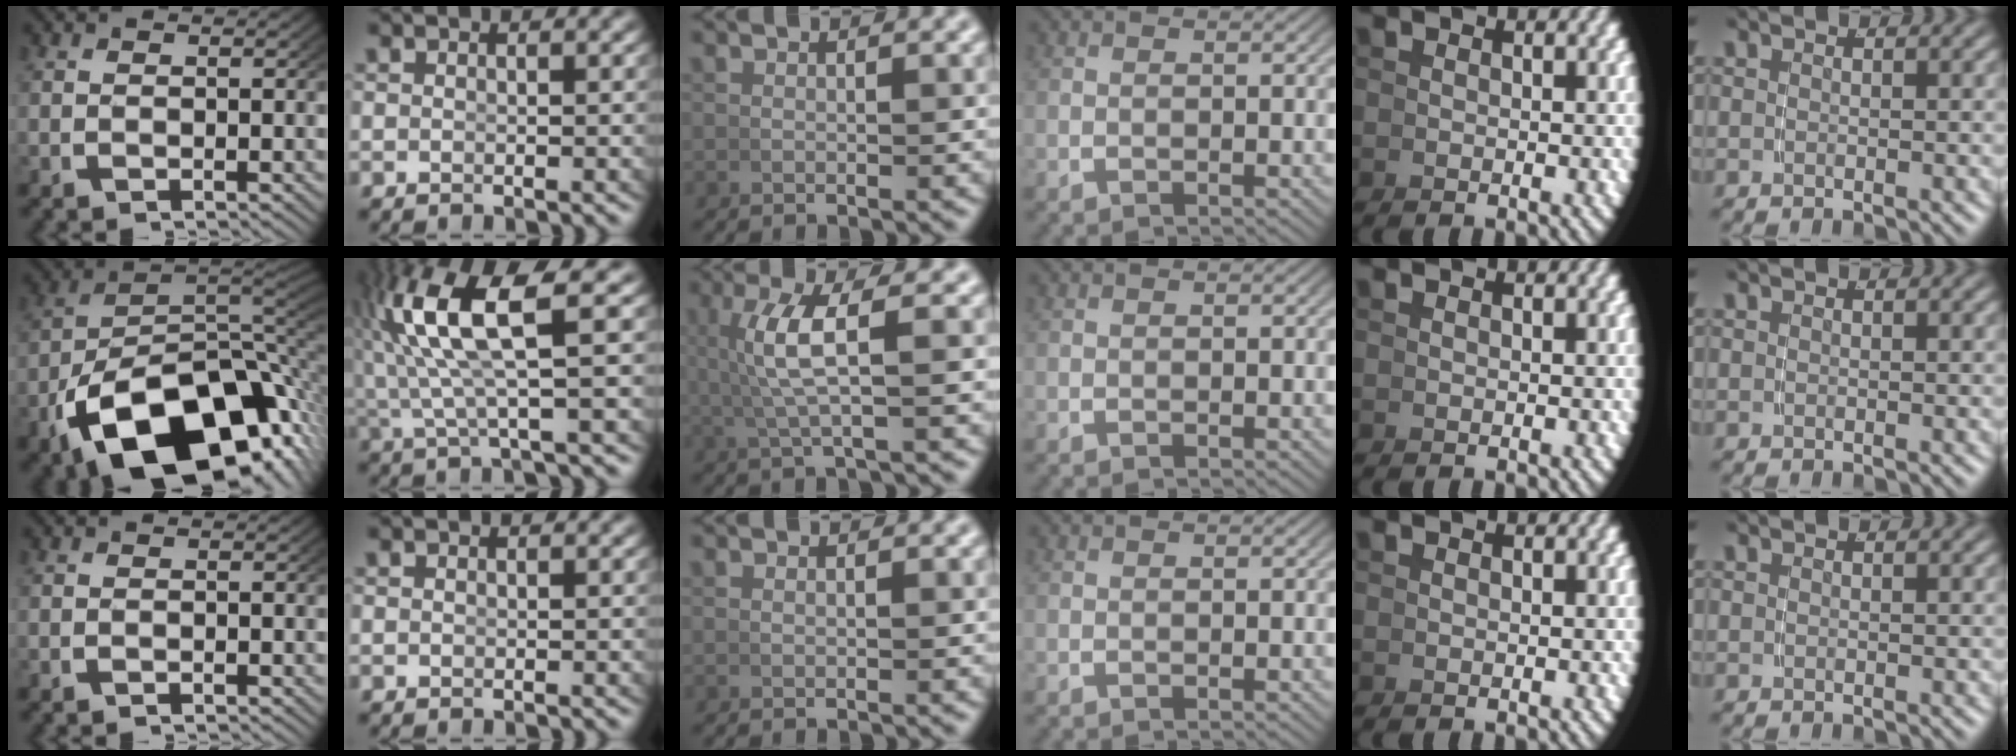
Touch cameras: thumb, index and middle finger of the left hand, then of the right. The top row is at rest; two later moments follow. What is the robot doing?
{"motion": "lift_and_place", "object": "bowl"}